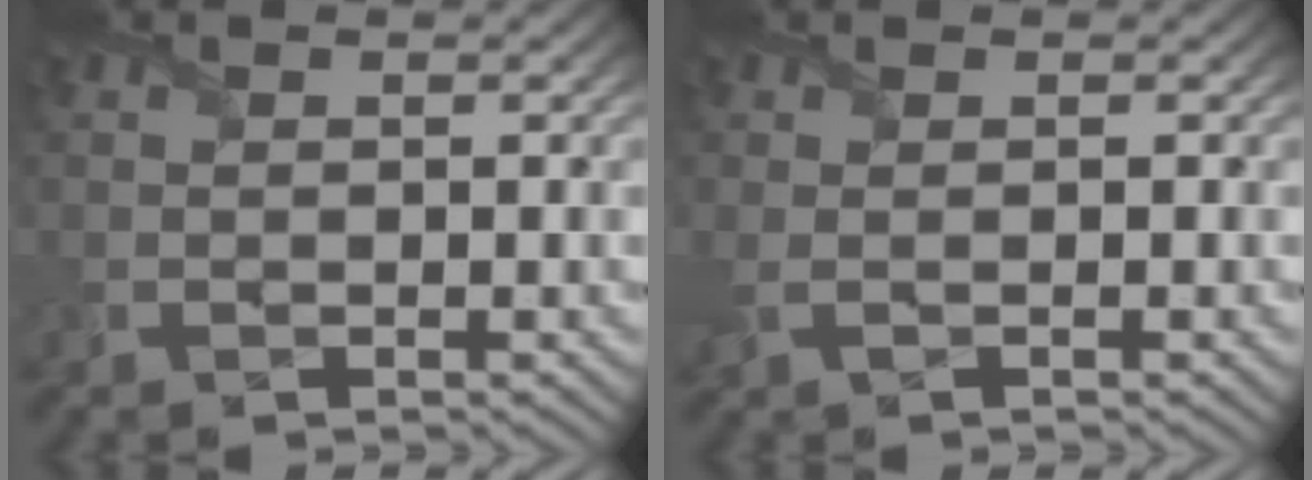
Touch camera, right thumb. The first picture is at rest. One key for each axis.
{"total": 1.2, "fx": 0.1, "fy": 0.5, "fz": 1.1, "tx": -0.027, "ty": 0.000, "tz": 0.002}